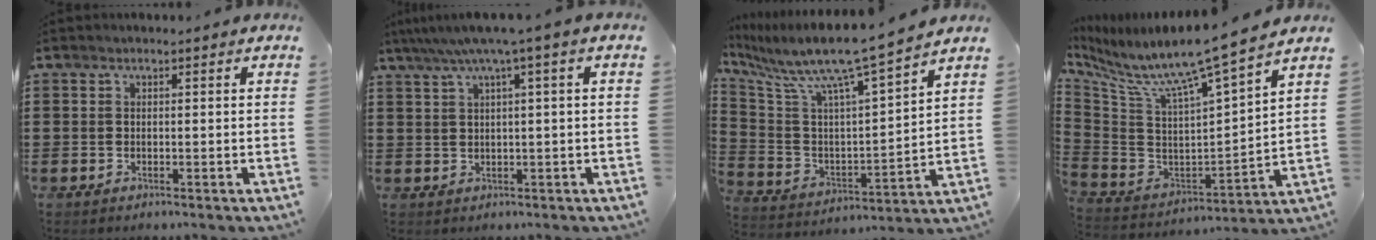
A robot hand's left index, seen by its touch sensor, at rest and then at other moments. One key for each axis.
{"total": 4.0, "fx": 1.5, "fy": -0.6, "fz": 3.7, "tx": -0.074, "ty": -0.007, "tz": 0.021}
{"total": 9.8, "fx": 8.3, "fy": -0.4, "fz": 5.3, "tx": -0.139, "ty": -0.070, "tz": 0.130}
{"total": 8.8, "fx": 7.2, "fy": -0.9, "fz": 5.0, "tx": -0.127, "ty": -0.074, "tz": 0.108}